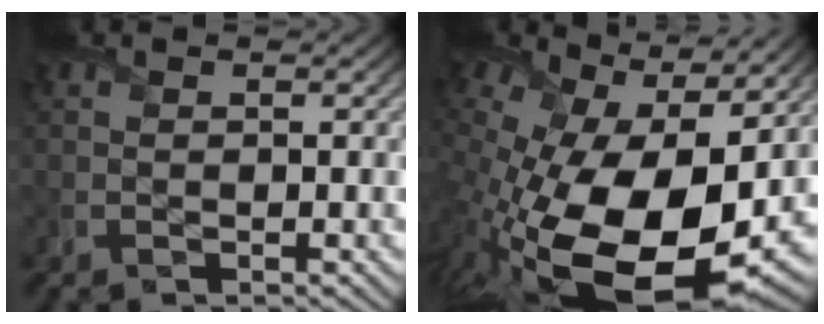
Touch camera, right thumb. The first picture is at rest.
{"total": 20.0, "force": [-1.5, 11.5, 16.3], "torque": [-0.311, -0.069, 0.017]}